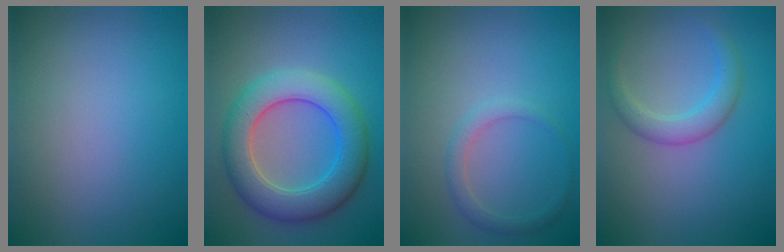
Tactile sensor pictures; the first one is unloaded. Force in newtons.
{"total": 7.4, "press": 7.4, "slide": 0.4}
{"total": 1.7, "press": 1.7, "slide": 0.2}
{"total": 2.0, "press": 2.0, "slide": 0.2}